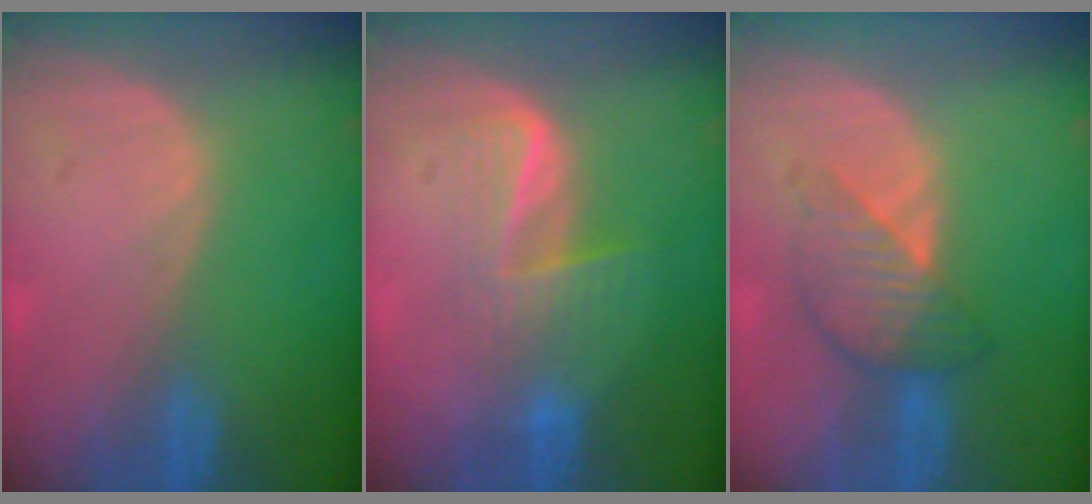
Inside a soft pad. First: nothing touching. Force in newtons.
{"total": 5.9, "press": 5.4, "slide": 2.3}
{"total": 5.2, "press": 5.2, "slide": 0.2}